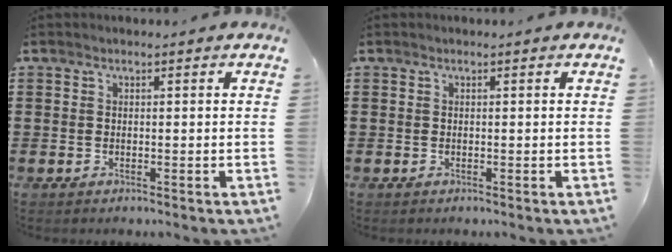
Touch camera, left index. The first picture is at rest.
{"total": 0.0}